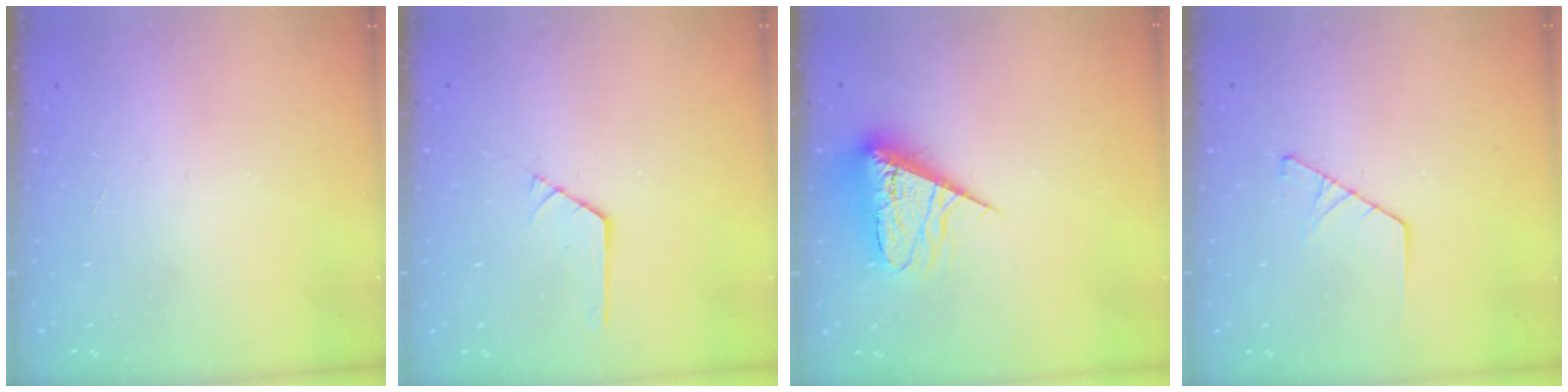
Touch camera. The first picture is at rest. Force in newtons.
{"total": 1.3, "press": 1.3, "slide": 0.1}
{"total": 9.5, "press": 9.4, "slide": 0.7}
{"total": 3.7, "press": 3.7, "slide": 0.3}